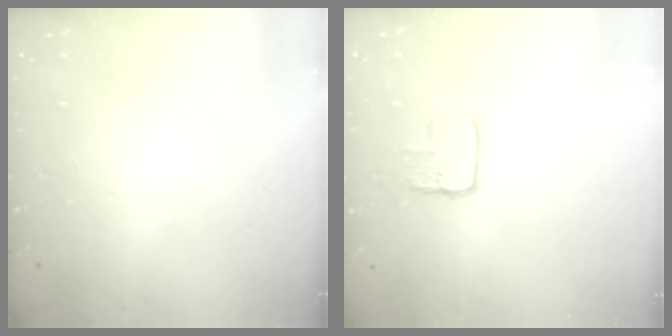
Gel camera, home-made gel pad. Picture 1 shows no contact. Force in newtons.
{"total": 7.4, "press": 7.4, "slide": 0.2}